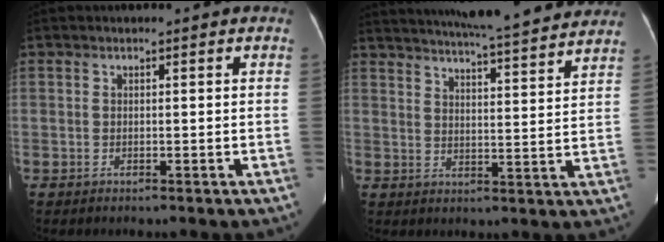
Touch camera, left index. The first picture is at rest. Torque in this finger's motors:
{"motor_torque": [0.88, -1.26, 0.34, 0.10]}